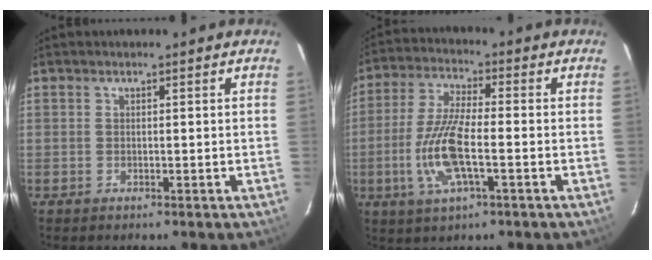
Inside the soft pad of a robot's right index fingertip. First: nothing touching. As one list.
[{"total": 11.3, "force": [-3.0, 3.1, 10.5], "torque": [-0.223, -0.004, -0.061]}]